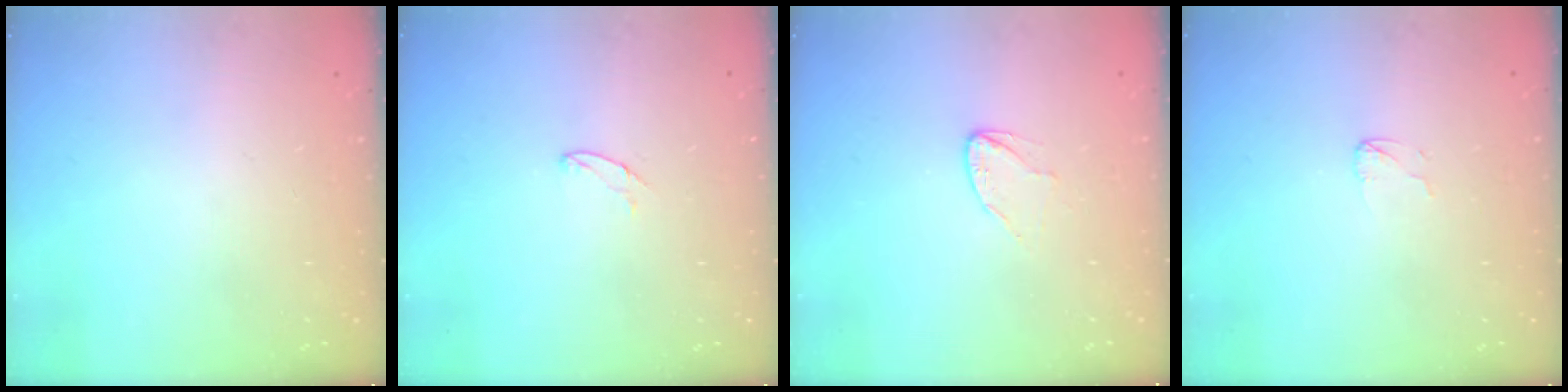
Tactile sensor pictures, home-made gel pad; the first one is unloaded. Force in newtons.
{"total": 4.2, "press": 4.2, "slide": 0.3}
{"total": 3.7, "press": 3.7, "slide": 0.3}
{"total": 2.9, "press": 2.9, "slide": 0.2}